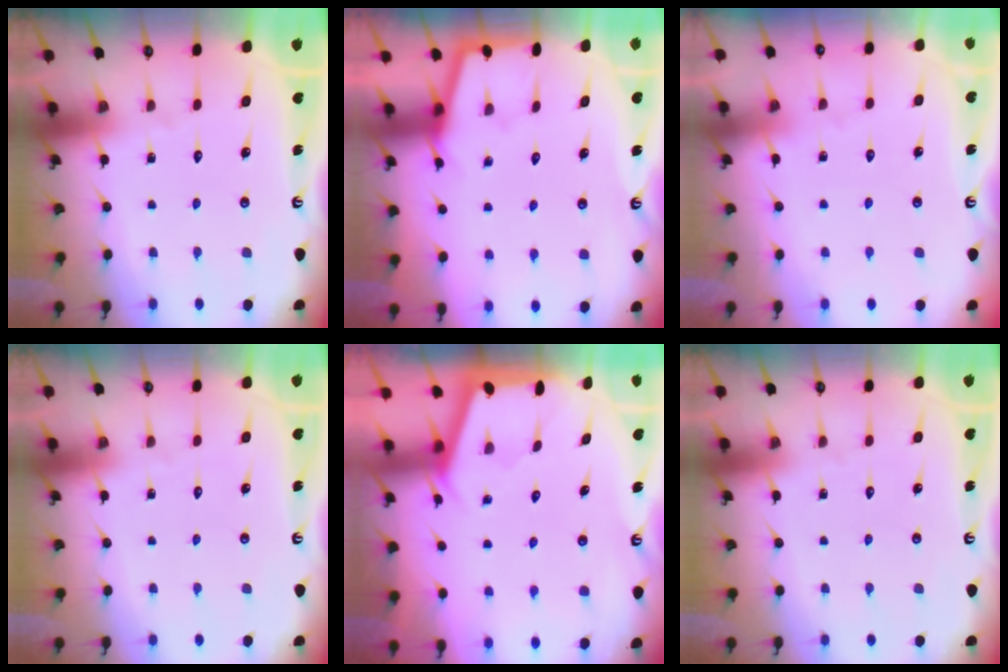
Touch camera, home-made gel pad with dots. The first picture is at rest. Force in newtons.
{"total": 2.7, "press": 2.7, "slide": 0.3}
{"total": 2.4, "press": 2.4, "slide": 0.4}
{"total": 0.0}
{"total": 2.6, "press": 2.6, "slide": 0.1}
{"total": 0.0}